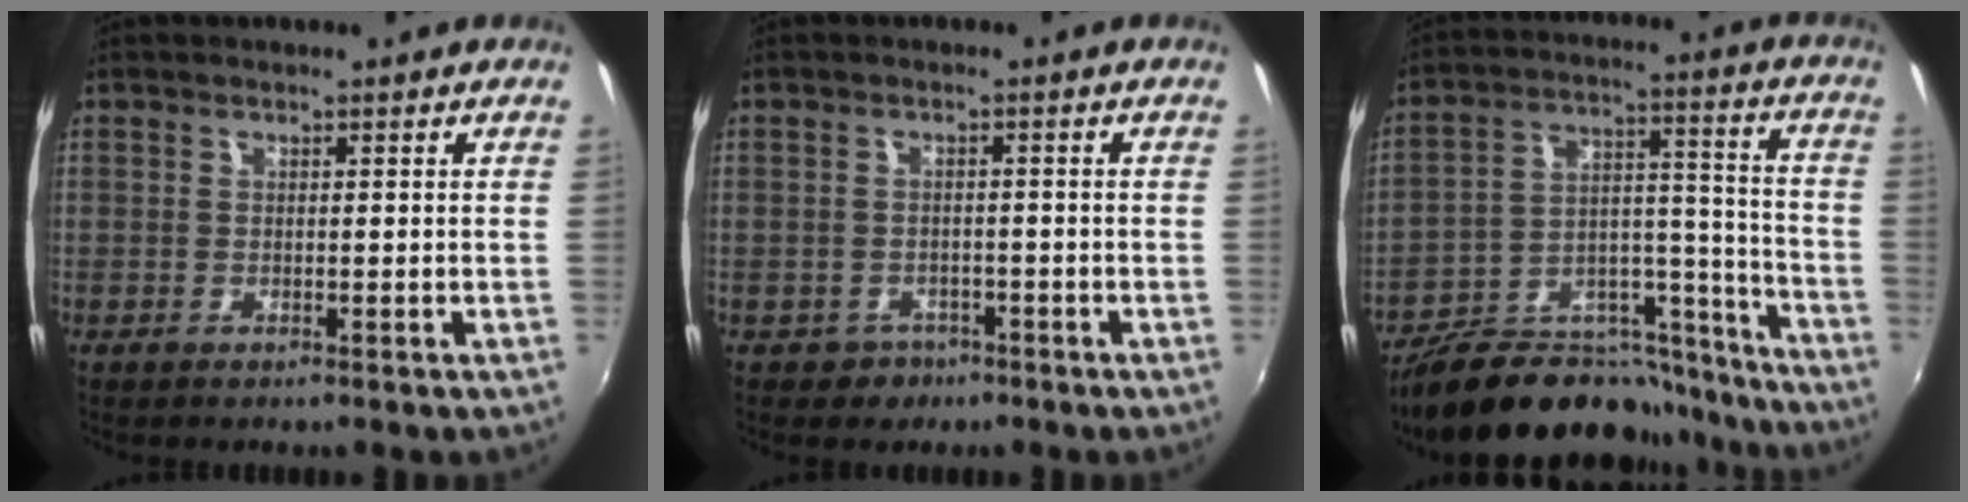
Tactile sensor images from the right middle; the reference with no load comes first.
{"total": 3.5, "force": [-2.0, 2.8, 0.3], "torque": [-0.017, 0.002, -0.028]}
{"total": 22.4, "force": [-19.2, 8.3, 8.0], "torque": [-0.125, 0.046, -0.274]}